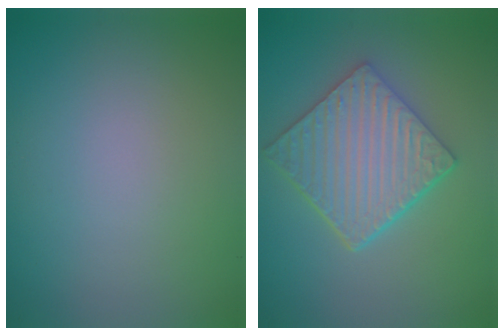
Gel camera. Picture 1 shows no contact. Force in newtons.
{"total": 5.9, "press": 4.6, "slide": 3.7}